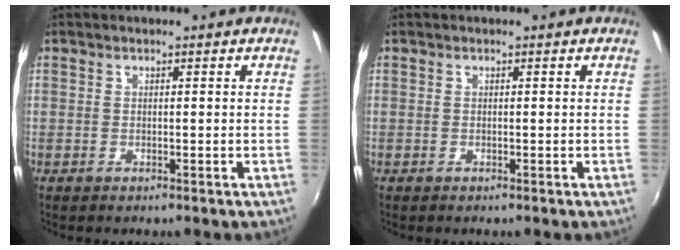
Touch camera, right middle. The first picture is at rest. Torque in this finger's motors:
{"motor_torque": [0.71, -0.66, 0.02, -0.06]}